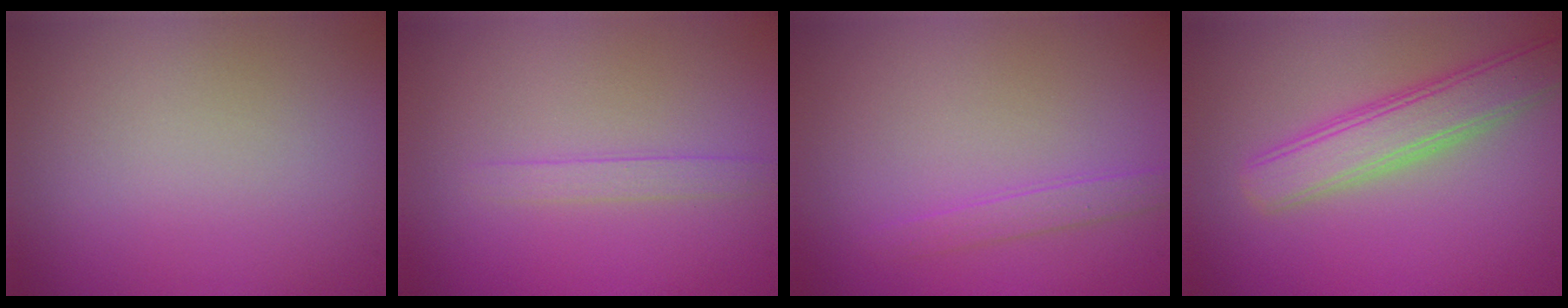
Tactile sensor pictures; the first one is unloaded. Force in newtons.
{"total": 1.2, "press": 1.2, "slide": 0.2}
{"total": 1.3, "press": 1.3, "slide": 0.1}
{"total": 4.7, "press": 4.7, "slide": 0.3}